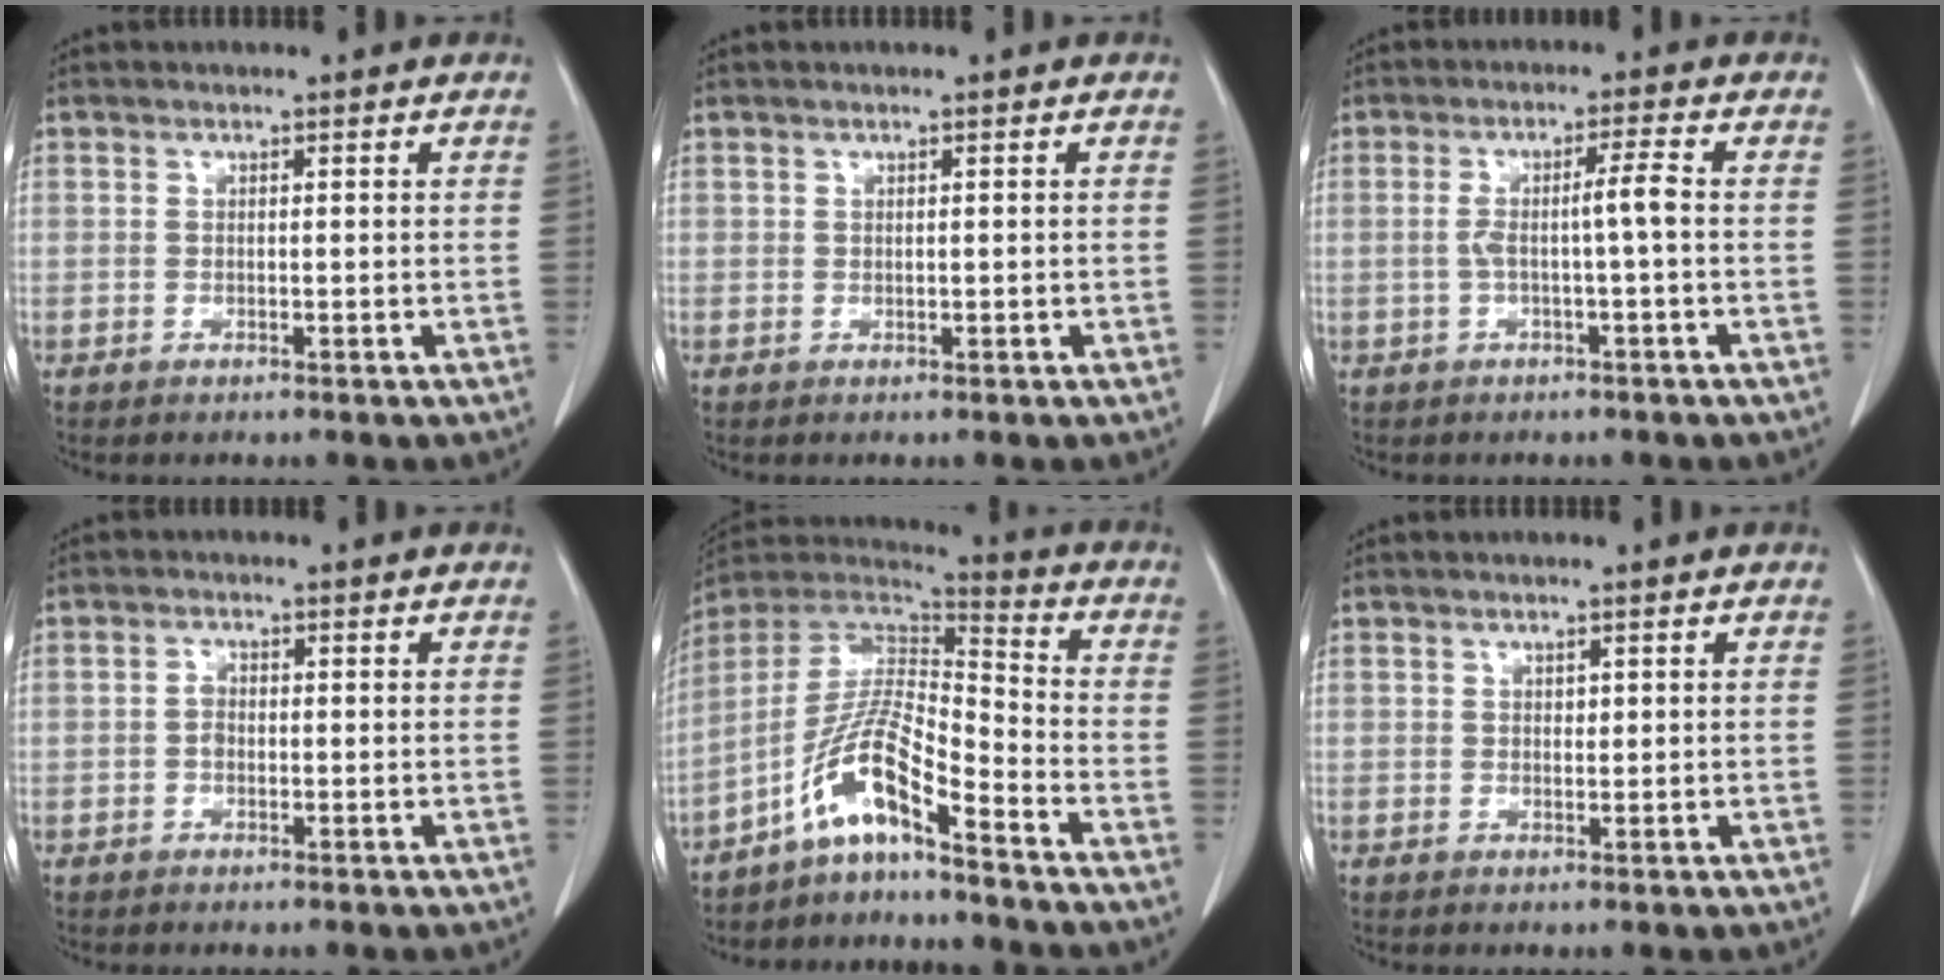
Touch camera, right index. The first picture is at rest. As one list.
[{"total": 0.0}, {"total": 3.9, "force": [-0.5, -0.4, 3.8], "torque": [-0.072, 0.012, -0.006]}, {"total": 1.4, "force": [-0.4, 1.0, 0.9], "torque": [-0.014, 0.005, -0.009]}, {"total": 10.8, "force": [-7.2, 1.2, 8.0], "torque": [-0.167, 0.015, -0.135]}, {"total": 0.6, "force": [0.2, 0.4, 0.3], "torque": [-0.002, 0.000, 0.004]}]